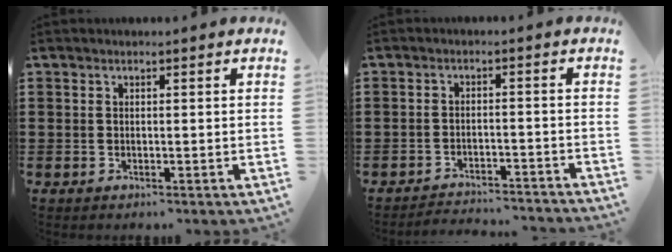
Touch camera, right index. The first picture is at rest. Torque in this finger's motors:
{"motor_torque": [1.13, 1.01, -0.48, -0.14]}